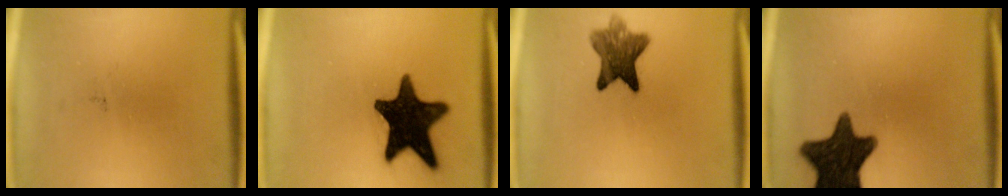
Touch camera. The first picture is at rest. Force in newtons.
{"total": 17.1}
{"total": 7.9}
{"total": 14.8}